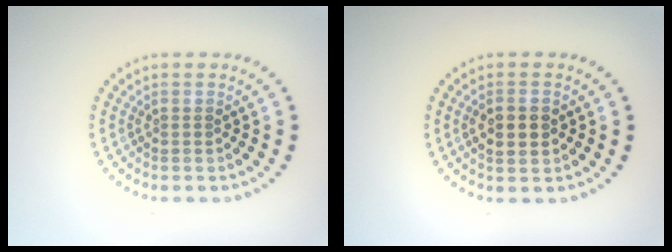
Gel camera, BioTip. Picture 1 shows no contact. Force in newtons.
{"total": 2.6, "press": 2.6, "slide": 0.2}